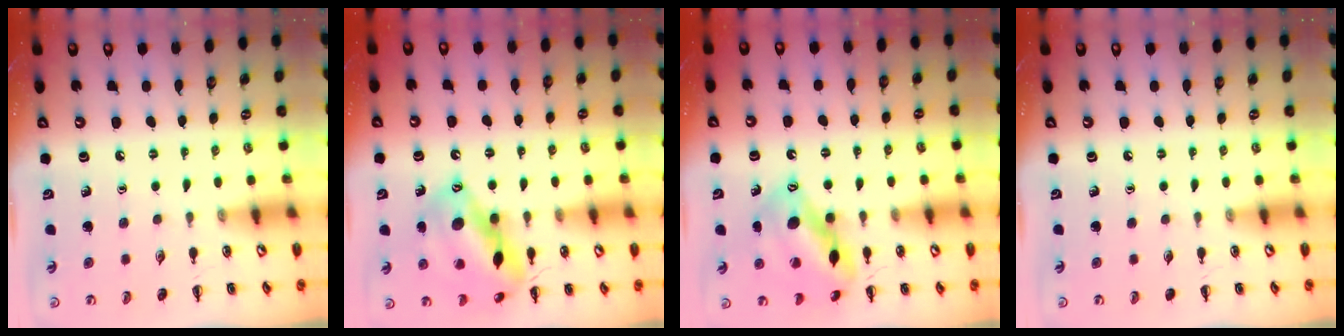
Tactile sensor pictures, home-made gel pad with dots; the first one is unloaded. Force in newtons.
{"total": 17.3, "press": 17.1, "slide": 2.6}
{"total": 14.6, "press": 14.1, "slide": 3.7}
{"total": 0.0}